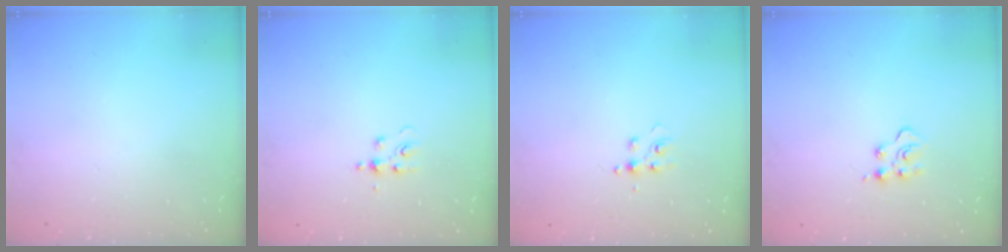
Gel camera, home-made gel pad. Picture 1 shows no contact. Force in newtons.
{"total": 4.8, "press": 4.8, "slide": 0.6}
{"total": 5.7, "press": 5.7, "slide": 0.6}
{"total": 4.2, "press": 4.2, "slide": 0.4}